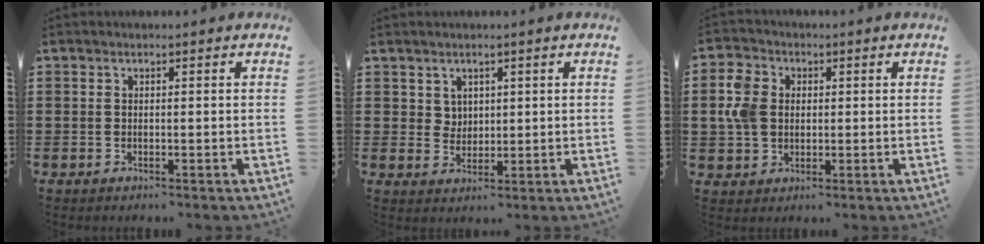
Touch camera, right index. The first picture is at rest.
{"total": 2.6, "force": [1.7, 2.0, 0.5], "torque": [-0.017, 0.008, 0.033]}
{"total": 5.9, "force": [0.6, 4.8, 3.3], "torque": [-0.098, 0.009, 0.005]}